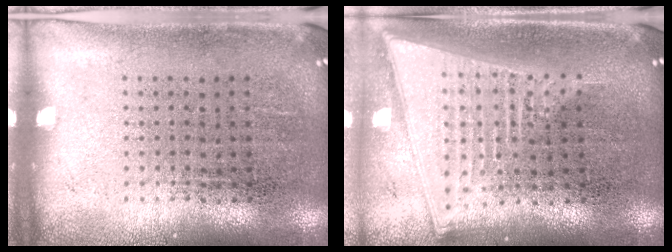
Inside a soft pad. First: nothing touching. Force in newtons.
{"total": 2.1, "press": 1.8, "slide": 1.2}